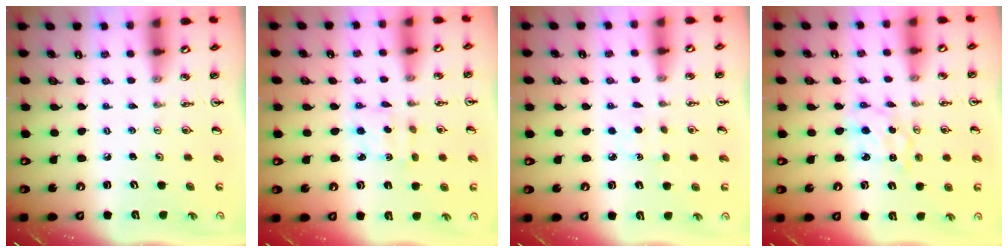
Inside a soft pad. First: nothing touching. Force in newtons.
{"total": 2.6, "press": 2.6, "slide": 0.6}
{"total": 2.4, "press": 2.4, "slide": 0.3}
{"total": 2.3, "press": 2.3, "slide": 0.2}